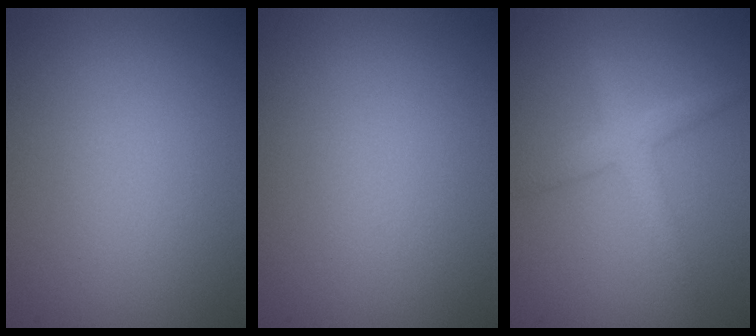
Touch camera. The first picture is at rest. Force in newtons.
{"total": 0.0}
{"total": 2.5, "press": 2.5, "slide": 0.0}